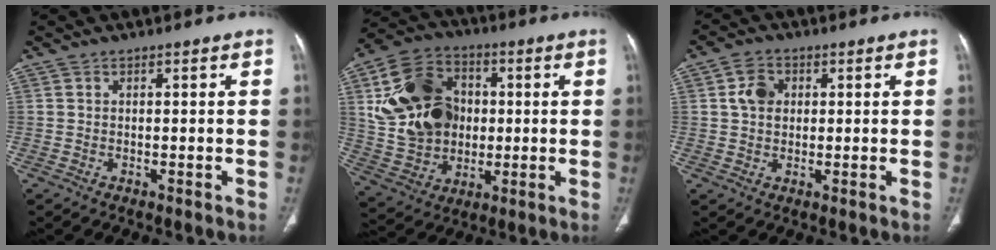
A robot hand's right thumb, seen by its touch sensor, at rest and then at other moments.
{"total": 19.5, "force": [2.7, 15.1, 12.1], "torque": [-0.197, 0.011, 0.056]}
{"total": 4.9, "force": [1.0, 3.8, 2.9], "torque": [-0.043, 0.004, 0.016]}